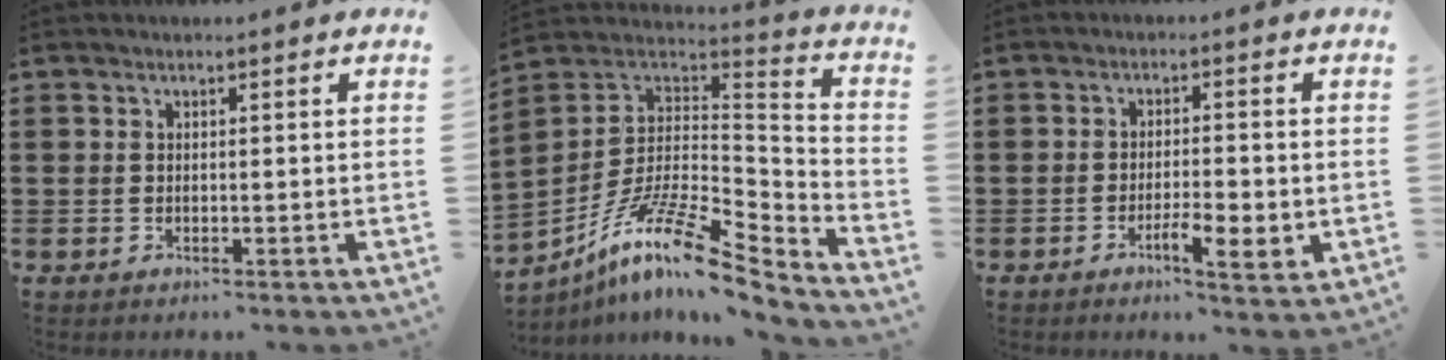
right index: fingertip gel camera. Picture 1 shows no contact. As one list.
[{"total": 13.7, "force": [-8.7, 3.6, 10.0], "torque": [-0.196, 0.007, -0.164]}, {"total": 5.2, "force": [-2.1, 1.4, 4.5], "torque": [-0.070, 0.001, -0.035]}]